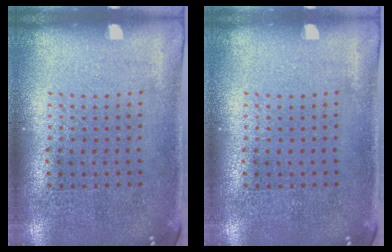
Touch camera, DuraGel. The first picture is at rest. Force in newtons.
{"total": 0.0}